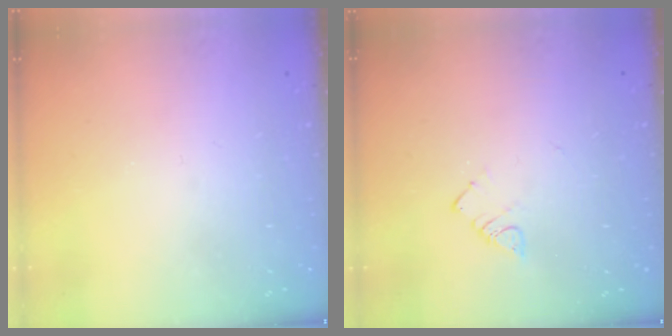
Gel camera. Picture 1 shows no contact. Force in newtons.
{"total": 2.9, "press": 2.9, "slide": 0.5}